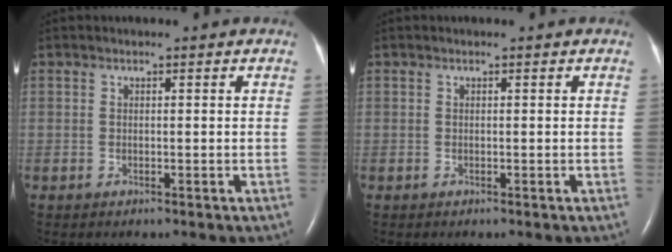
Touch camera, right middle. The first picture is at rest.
{"total": 0.0}